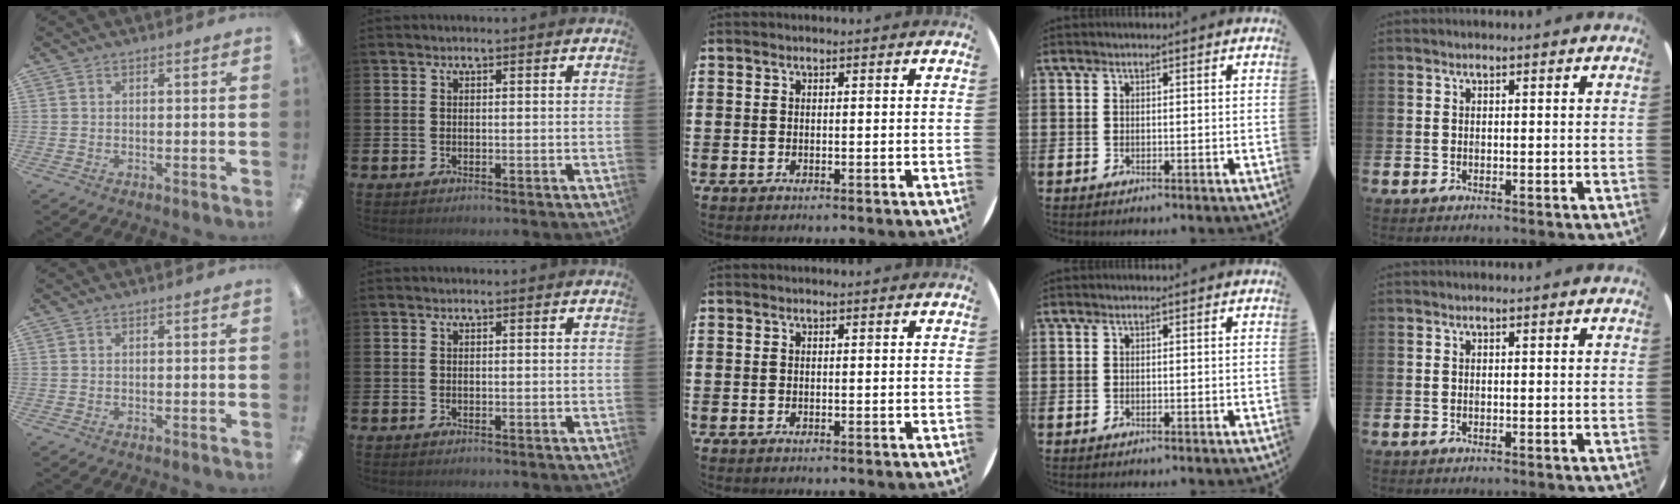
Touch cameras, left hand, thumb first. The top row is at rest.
{}